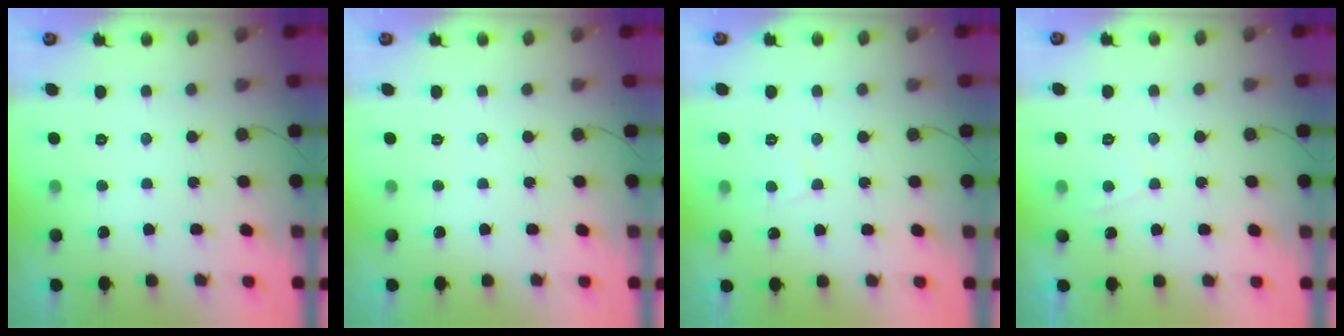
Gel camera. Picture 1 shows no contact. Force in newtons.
{"total": 0.0}
{"total": 3.5, "press": 3.5, "slide": 0.4}
{"total": 2.7, "press": 2.7, "slide": 0.2}